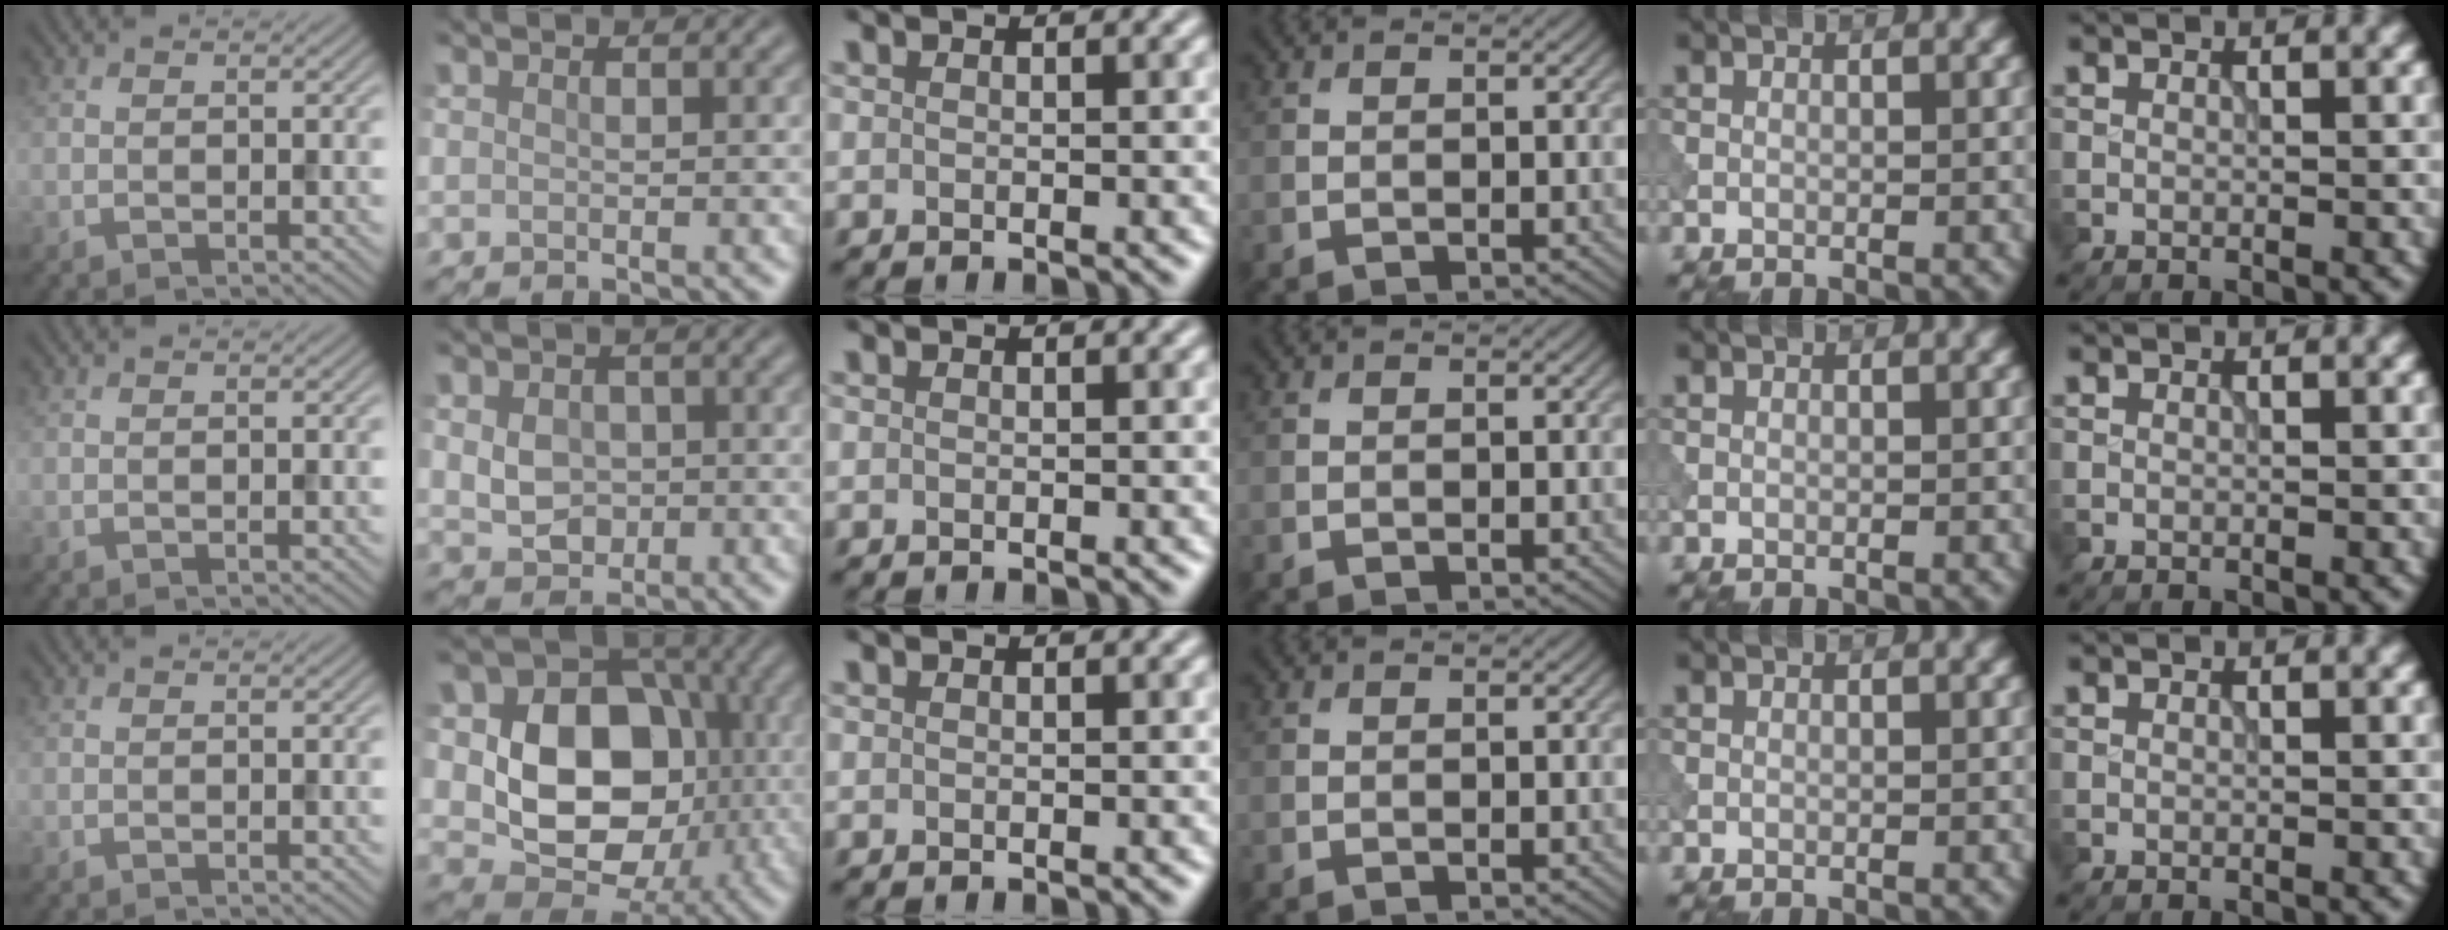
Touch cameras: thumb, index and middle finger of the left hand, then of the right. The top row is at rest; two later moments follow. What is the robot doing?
{"motion": "press", "object": "tv remote"}